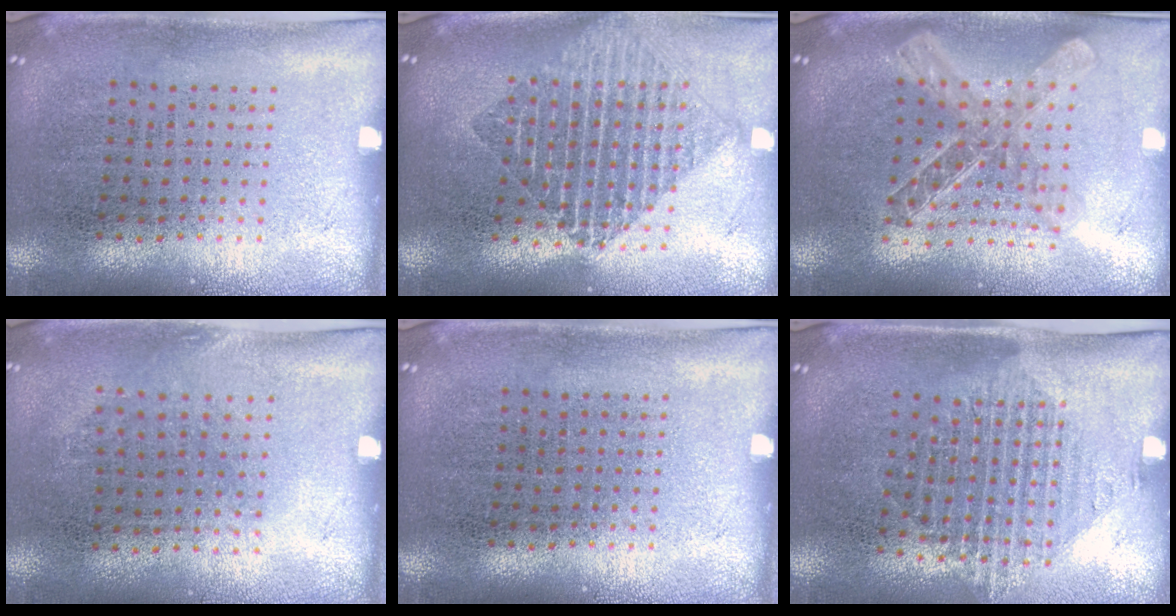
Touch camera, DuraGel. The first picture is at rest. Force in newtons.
{"total": 1.9, "press": 1.6, "slide": 1.1}
{"total": 2.0, "press": 1.7, "slide": 1.1}
{"total": 0.7, "press": 0.6, "slide": 0.5}
{"total": 0.0}
{"total": 1.5, "press": 1.2, "slide": 0.9}